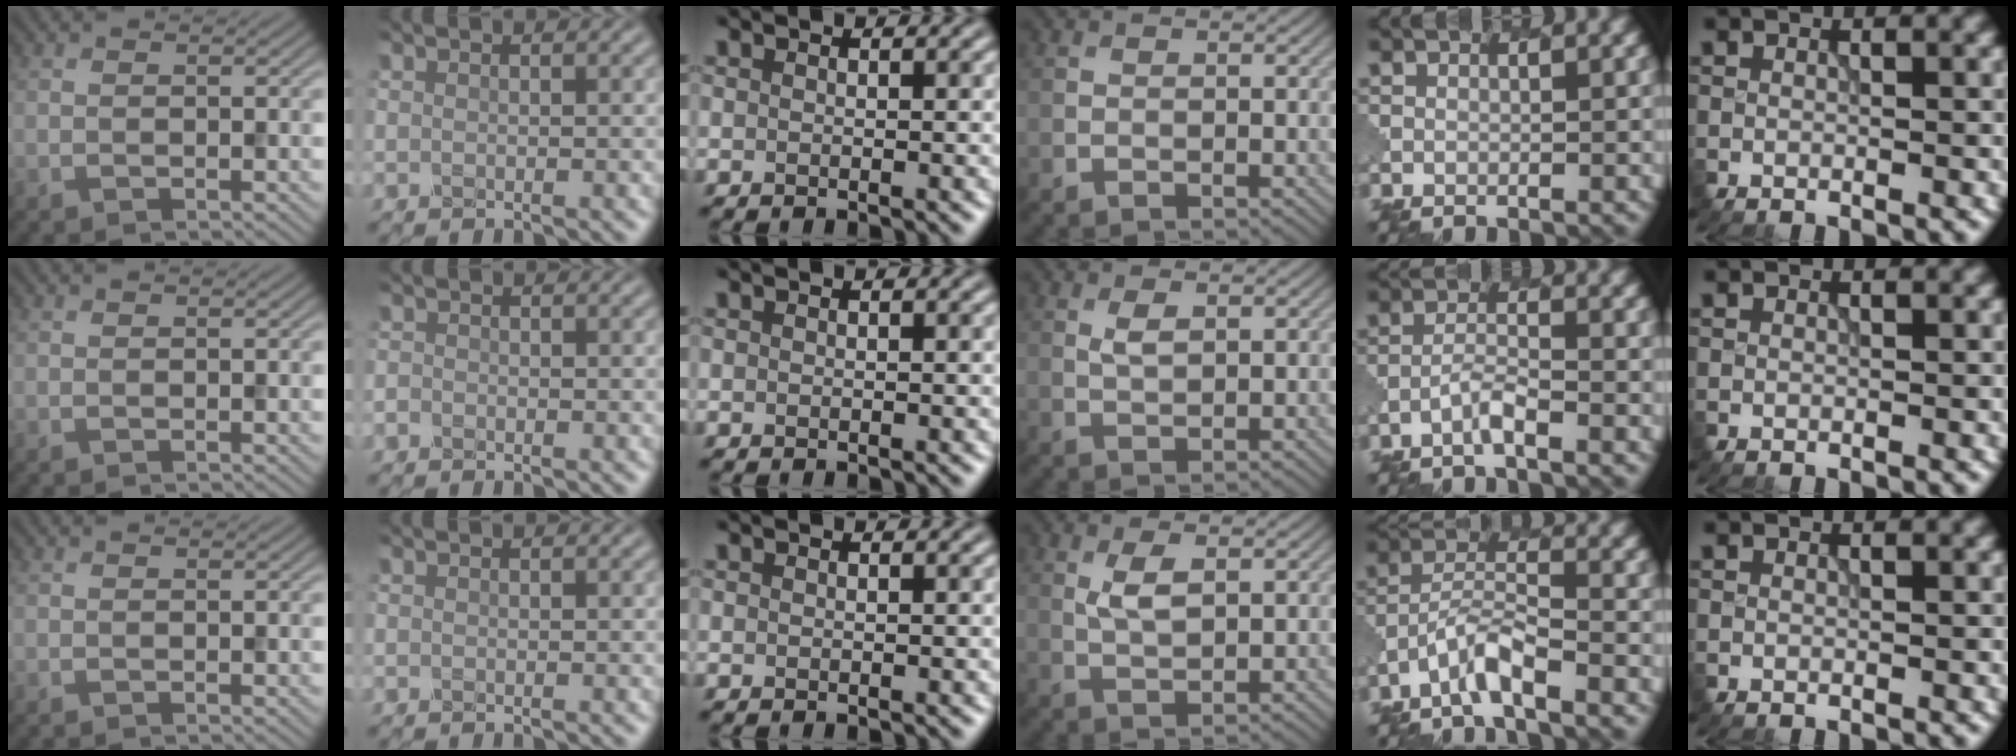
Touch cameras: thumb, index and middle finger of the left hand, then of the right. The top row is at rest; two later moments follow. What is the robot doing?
{"motion": "extract", "object": "pen bag"}